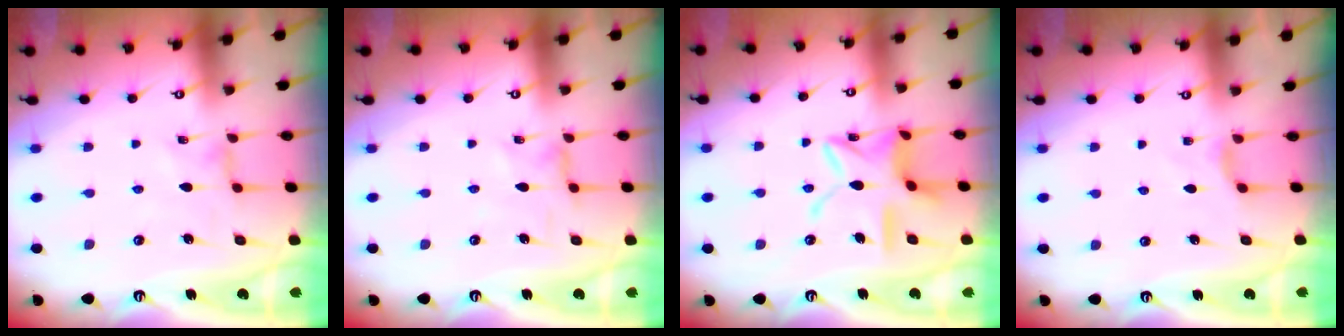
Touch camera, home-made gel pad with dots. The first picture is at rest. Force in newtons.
{"total": 1.2, "press": 1.2, "slide": 0.3}
{"total": 15.1, "press": 15.0, "slide": 1.4}
{"total": 3.0, "press": 2.9, "slide": 0.5}